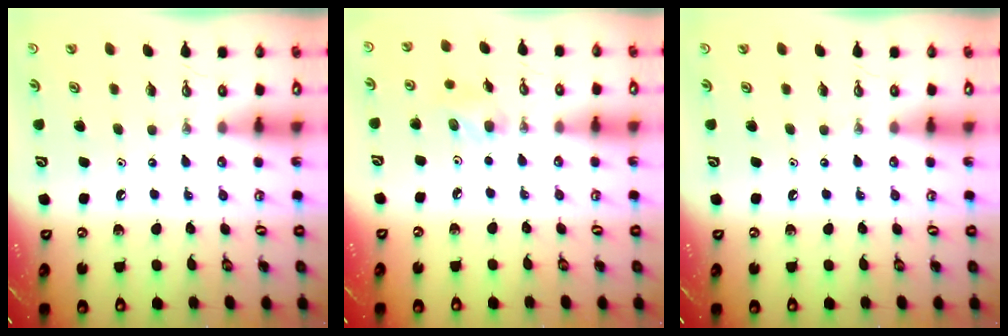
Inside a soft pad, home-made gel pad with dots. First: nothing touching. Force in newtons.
{"total": 6.3, "press": 5.4, "slide": 3.3}
{"total": 0.0}